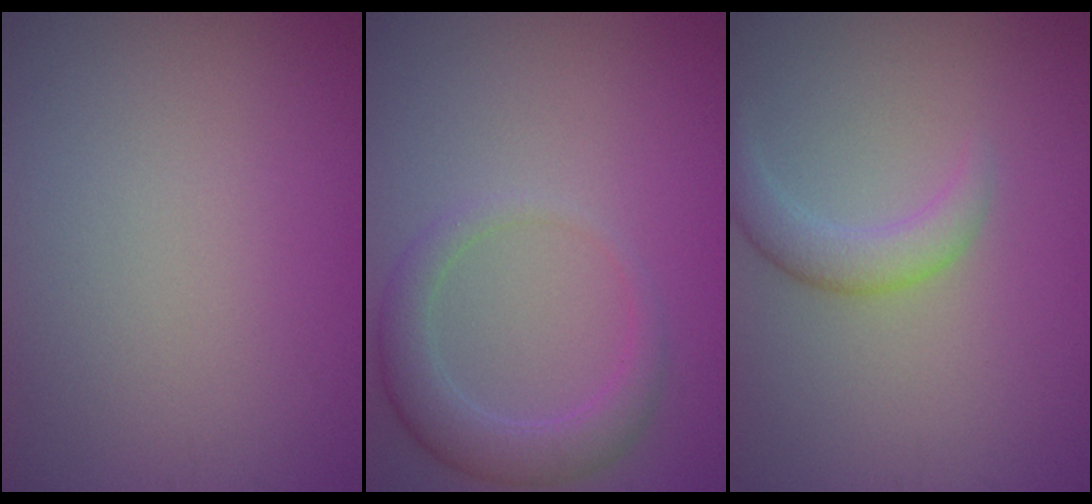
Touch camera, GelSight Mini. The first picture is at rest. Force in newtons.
{"total": 2.4, "press": 2.4, "slide": 0.4}
{"total": 2.6, "press": 2.6, "slide": 0.2}